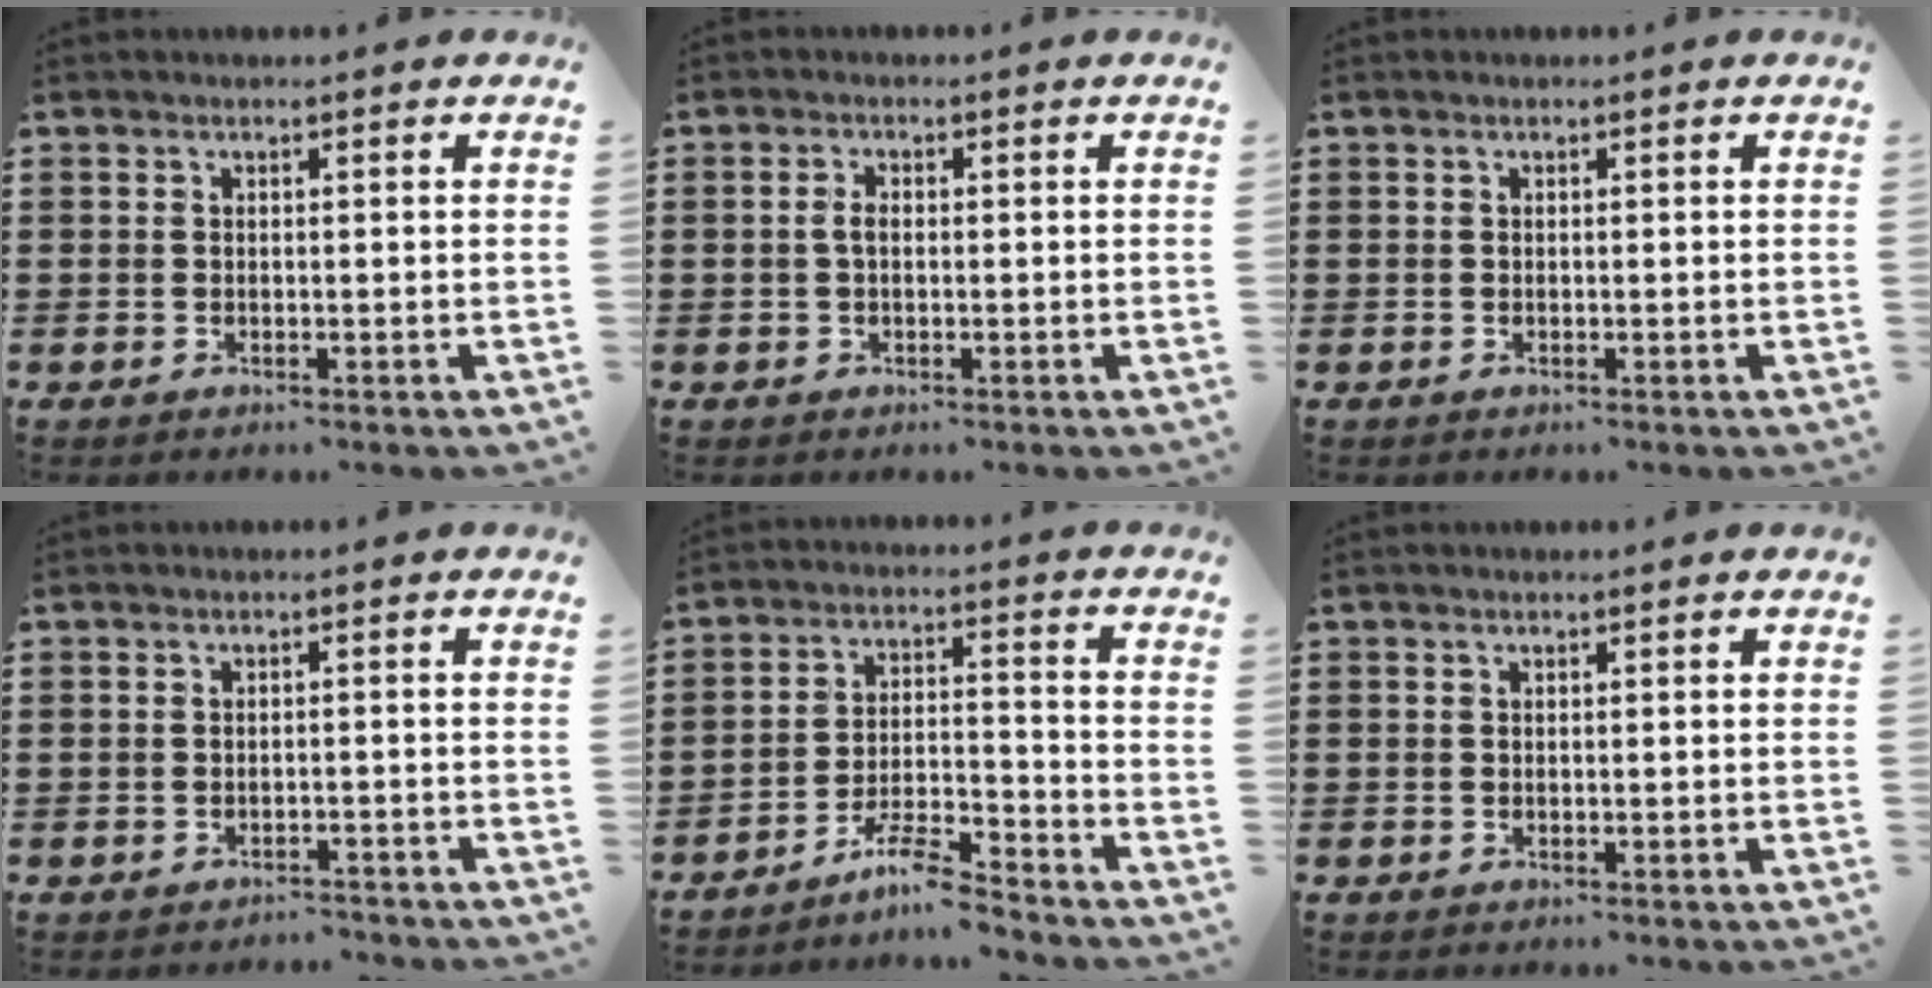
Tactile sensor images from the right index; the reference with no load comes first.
{"total": 1.9, "force": [-0.1, 0.9, 1.6], "torque": [-0.032, 0.003, -0.002]}
{"total": 0.0}
{"total": 1.7, "force": [-1.7, 0.3, -0.2], "torque": [-0.002, 0.003, -0.039]}
{"total": 6.5, "force": [-5.8, 0.5, 2.9], "torque": [-0.062, -0.001, -0.112]}
{"total": 0.0}